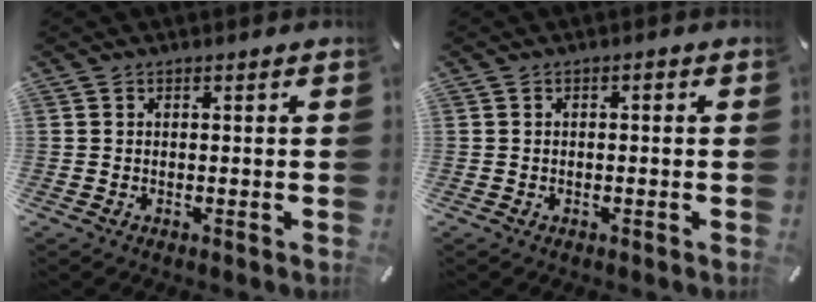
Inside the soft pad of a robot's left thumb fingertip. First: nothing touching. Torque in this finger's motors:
{"motor_torque": [0.33, 0.26, 0.11, 0.03, 0.00]}